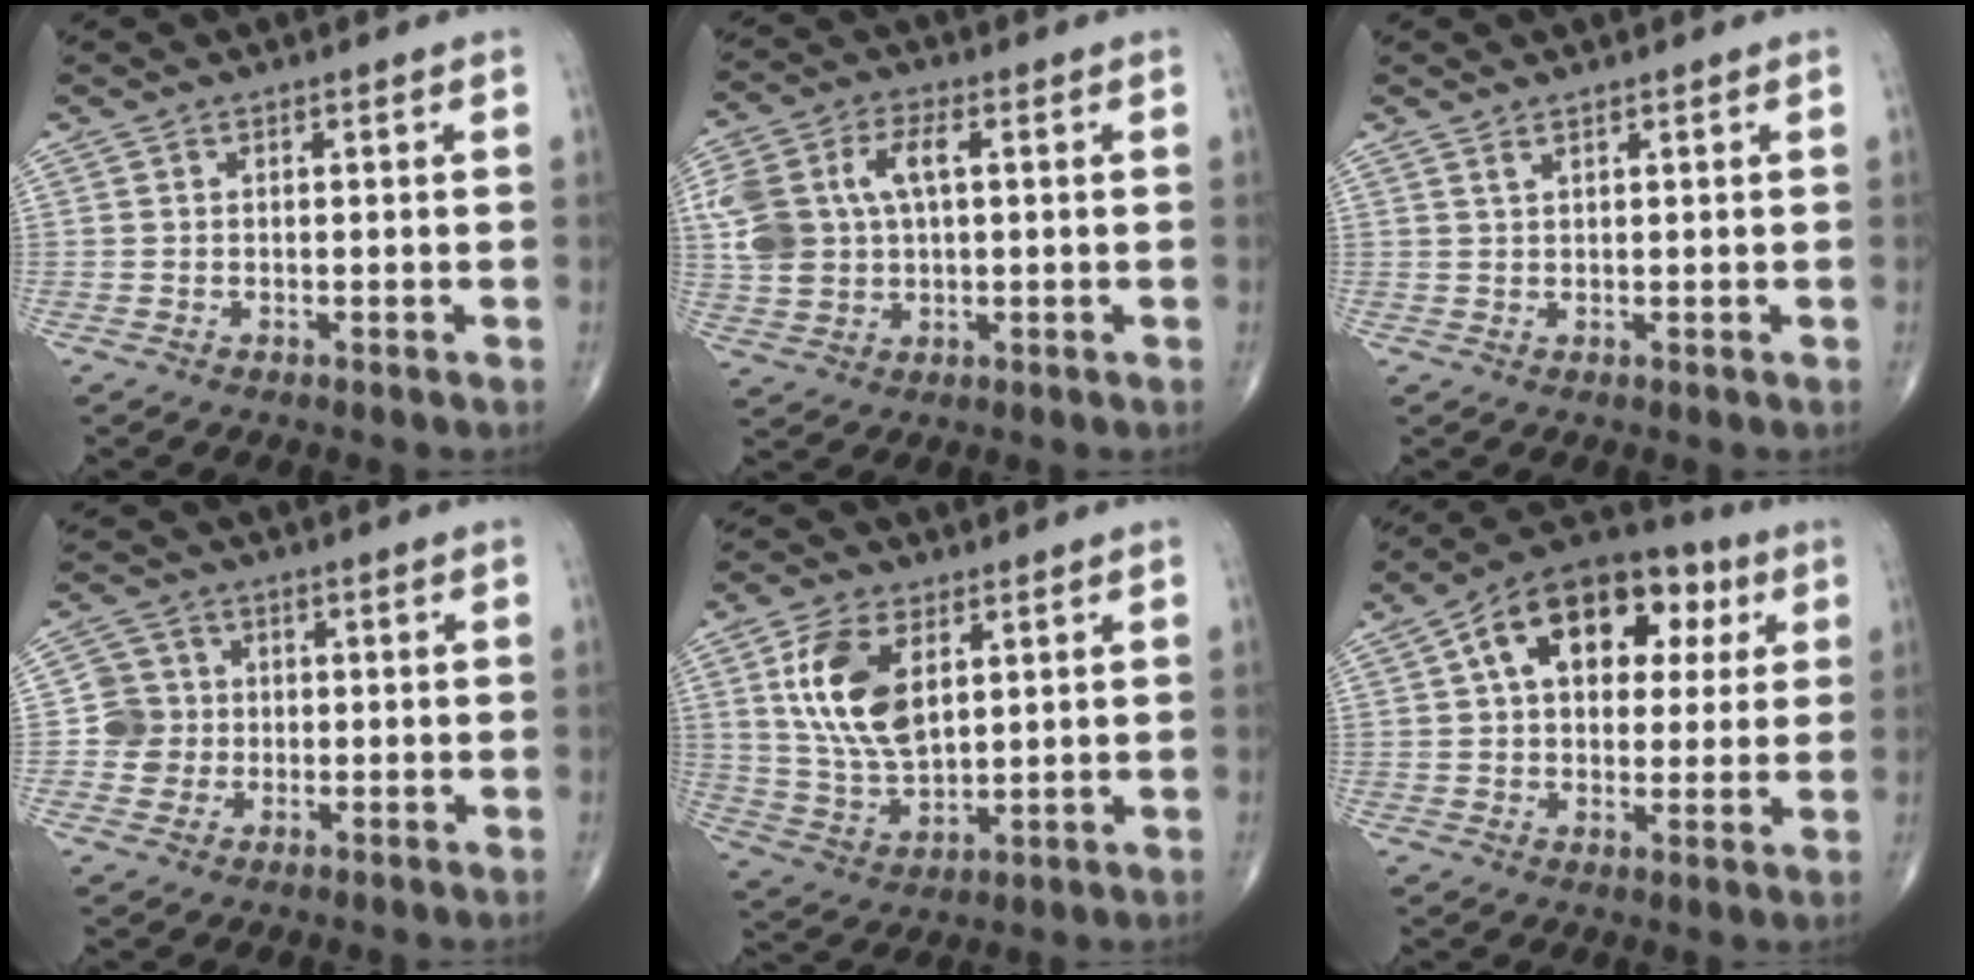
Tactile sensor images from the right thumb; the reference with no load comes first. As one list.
[{"total": 13.0, "force": [2.3, 7.9, 10.1], "torque": [-0.218, 0.016, 0.047]}, {"total": 1.0, "force": [0.8, 0.1, 0.6], "torque": [-0.012, -0.002, 0.019]}, {"total": 5.2, "force": [-0.3, 5.2, 0.5], "torque": [0.023, 0.011, -0.014]}, {"total": 14.0, "force": [4.6, 7.8, 10.6], "torque": [-0.197, -0.020, 0.098]}, {"total": 18.6, "force": [5.5, 11.6, 13.4], "torque": [-0.166, 0.016, 0.075]}]